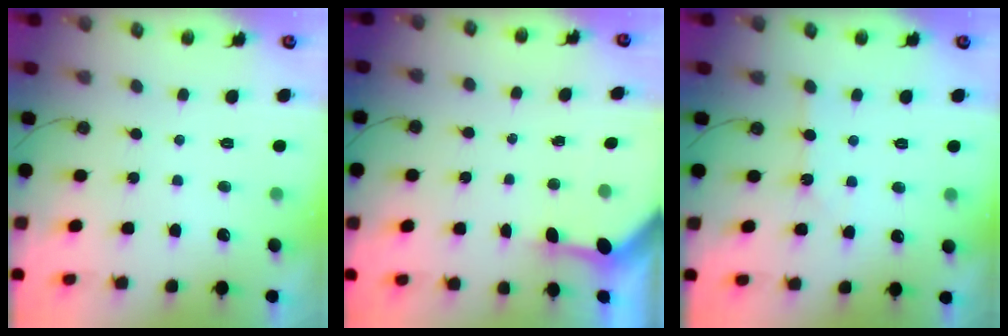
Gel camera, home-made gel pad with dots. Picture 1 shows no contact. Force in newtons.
{"total": 3.1, "press": 3.1, "slide": 0.3}
{"total": 1.8, "press": 1.8, "slide": 0.4}